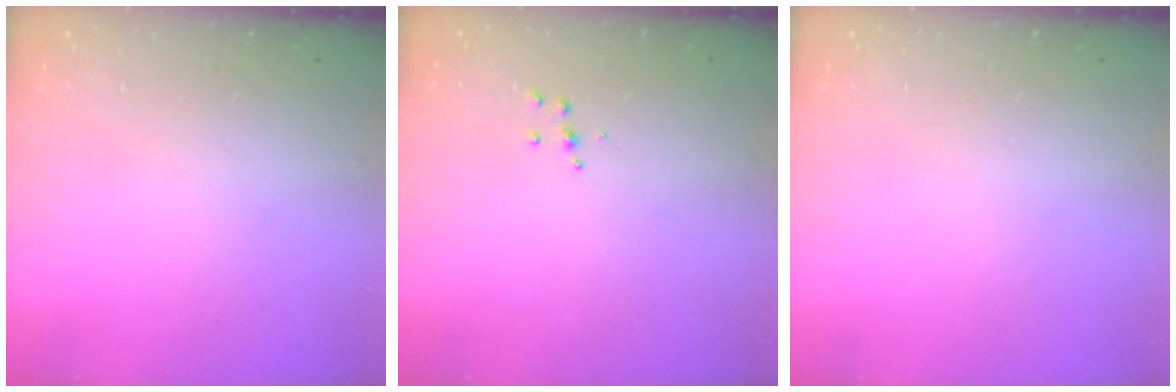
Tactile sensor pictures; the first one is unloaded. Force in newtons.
{"total": 3.9, "press": 3.8, "slide": 0.4}
{"total": 0.0}